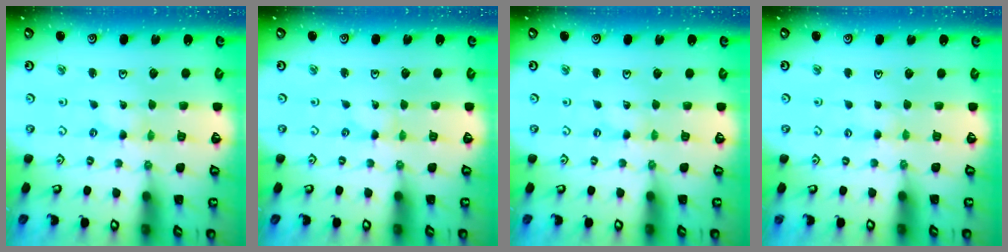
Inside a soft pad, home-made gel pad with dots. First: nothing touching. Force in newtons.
{"total": 0.0}
{"total": 0.0}
{"total": 1.9, "press": 1.9, "slide": 0.2}